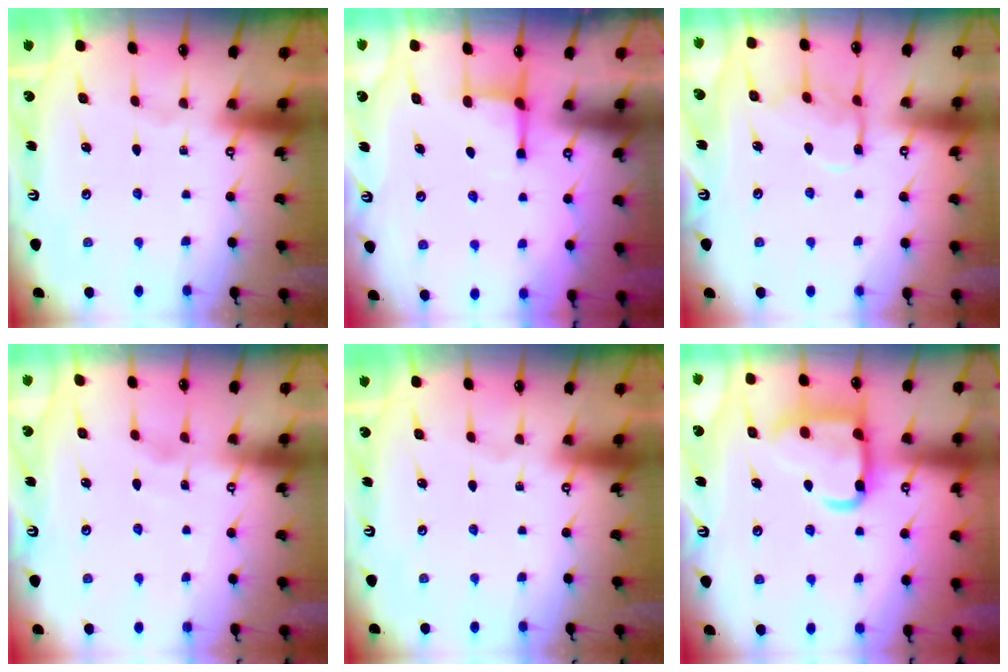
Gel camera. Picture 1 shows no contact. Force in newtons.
{"total": 2.2, "press": 2.1, "slide": 0.7}
{"total": 12.4, "press": 12.4, "slide": 0.8}
{"total": 2.1, "press": 2.1, "slide": 0.2}
{"total": 0.0}
{"total": 17.5, "press": 17.4, "slide": 1.6}